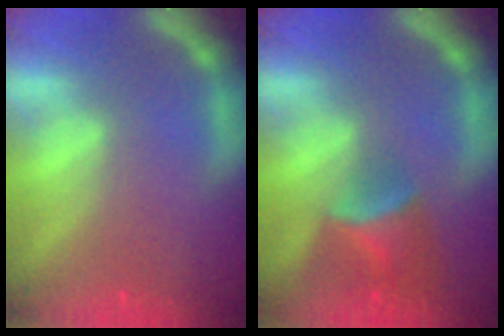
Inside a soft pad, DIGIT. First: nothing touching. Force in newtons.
{"total": 5.0}